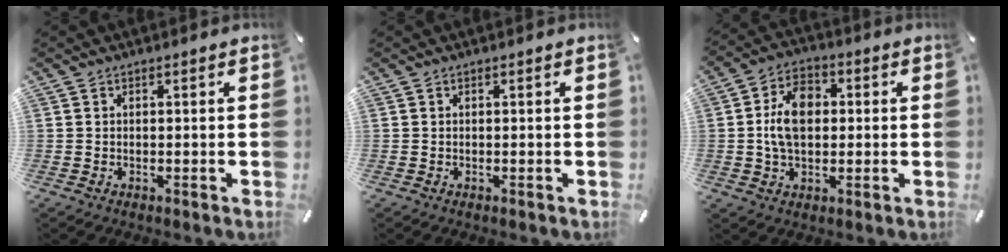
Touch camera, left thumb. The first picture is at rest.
{"total": 0.0}
{"total": 10.1, "force": [0.5, 7.0, 7.3], "torque": [-0.144, 0.008, 0.005]}